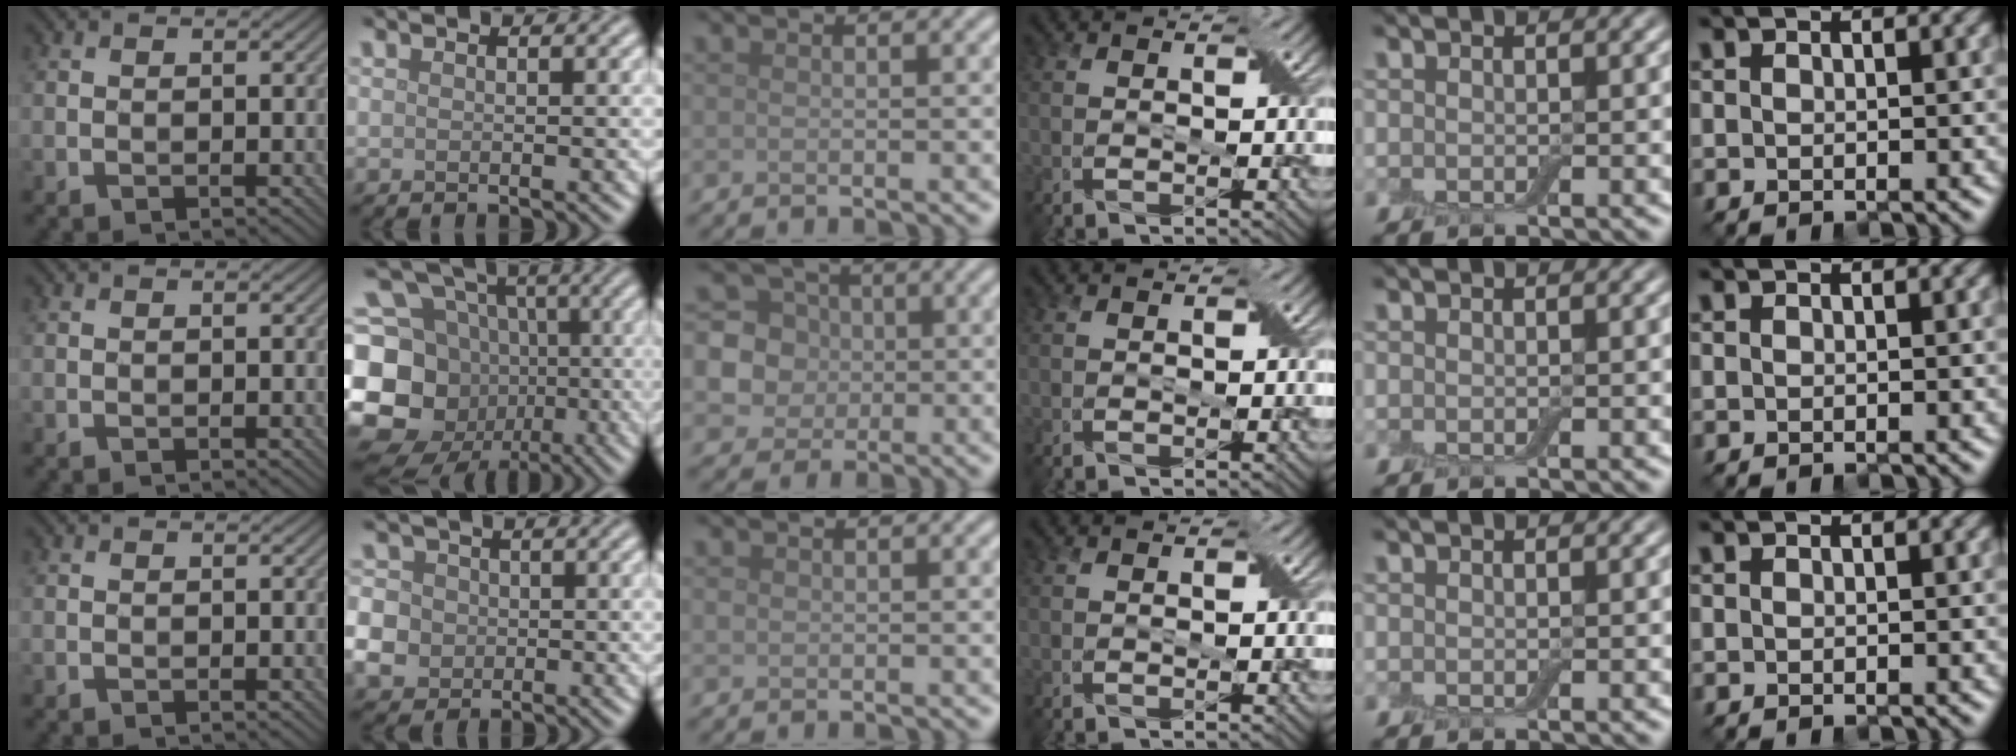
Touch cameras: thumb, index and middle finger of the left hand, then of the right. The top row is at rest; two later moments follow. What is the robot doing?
{"motion": "press", "object": "electronic device side button"}